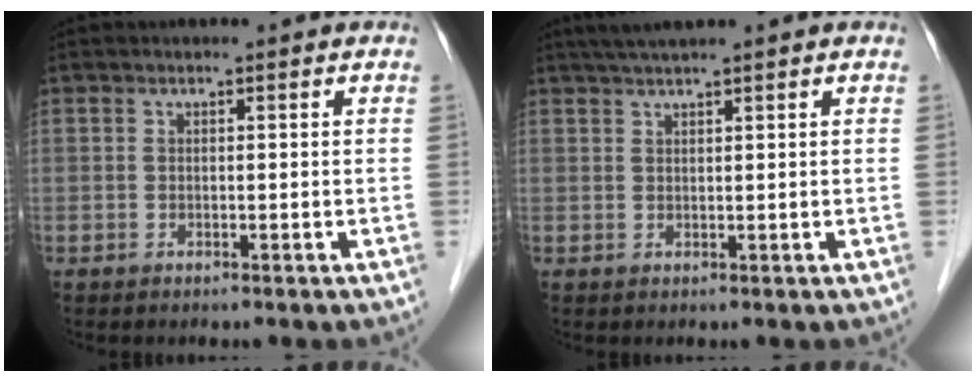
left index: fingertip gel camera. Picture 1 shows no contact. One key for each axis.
{"total": 3.4, "fx": 2.8, "fy": -0.6, "fz": 1.9, "tx": -0.032, "ty": 0.021, "tz": 0.053}